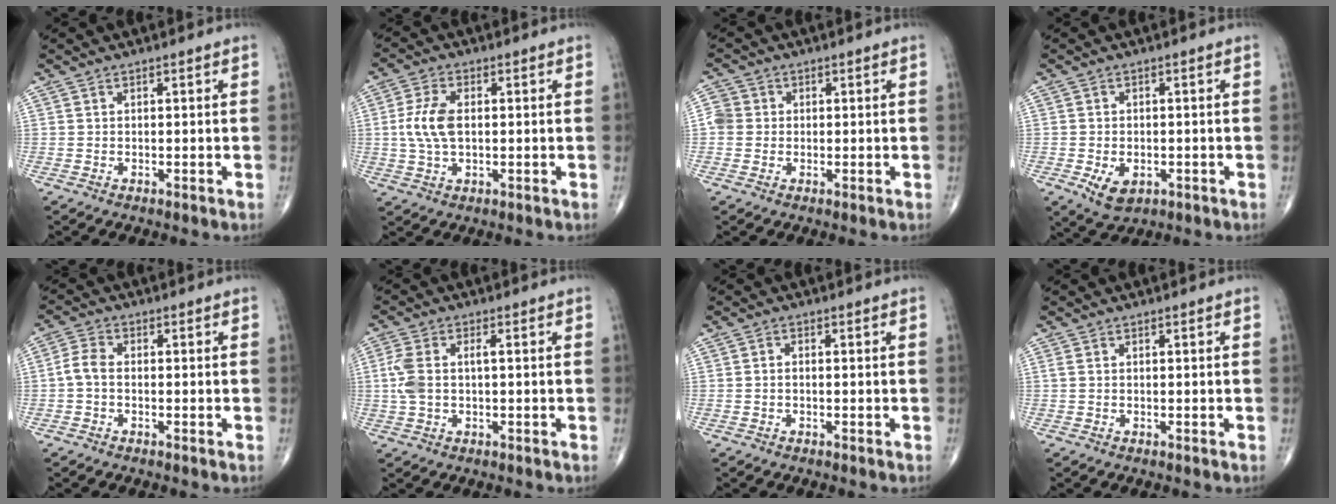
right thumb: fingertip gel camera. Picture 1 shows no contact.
{"total": 7.1, "force": [0.3, 3.9, 5.9], "torque": [-0.131, 0.005, 0.005]}
{"total": 3.6, "force": [0.0, 3.4, 1.0], "torque": [-0.006, 0.008, -0.004]}
{"total": 5.2, "force": [-1.7, 3.3, 3.6], "torque": [-0.055, 0.000, -0.017]}
{"total": 3.4, "force": [-0.7, 2.1, 2.6], "torque": [-0.055, 0.010, -0.022]}
{"total": 5.9, "force": [0.2, 3.0, 5.1], "torque": [-0.140, 0.017, 0.002]}
{"total": 0.8, "force": [-0.3, 0.4, 0.7], "torque": [-0.011, 0.004, -0.006]}
{"total": 0.6, "force": [0.1, 0.3, 0.5], "torque": [-0.020, 0.003, 0.004]}